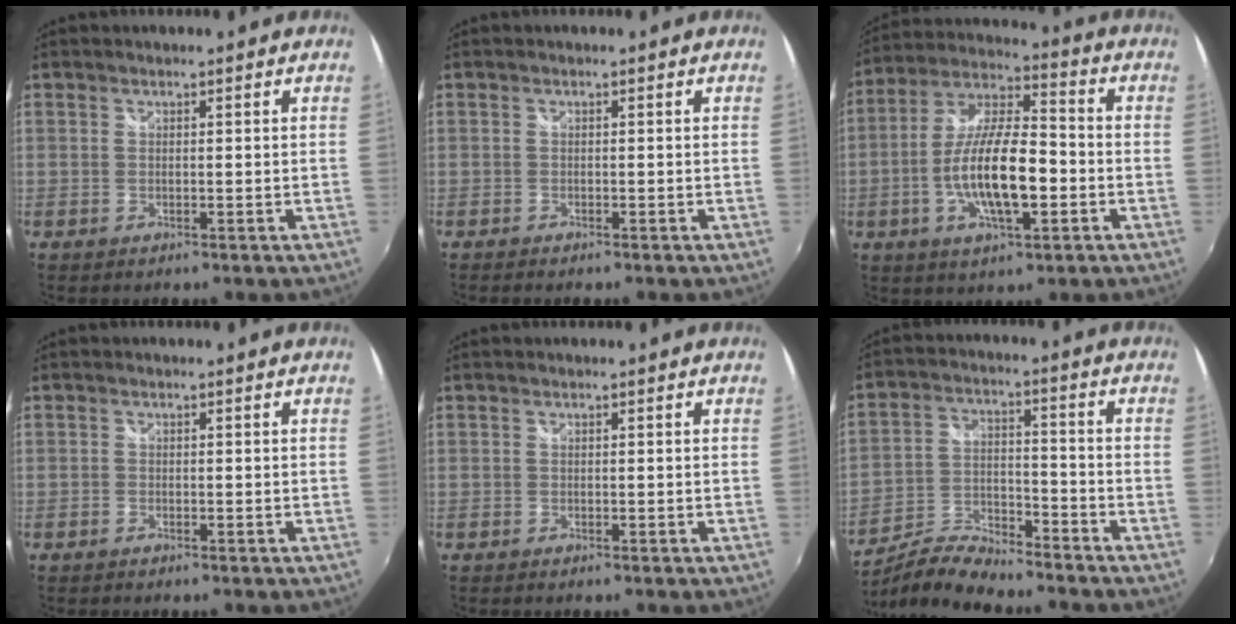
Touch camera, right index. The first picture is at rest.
{"total": 1.3, "force": [-1.1, 0.4, 0.5], "torque": [-0.015, -0.008, -0.020]}
{"total": 15.5, "force": [-3.7, 4.9, 14.3], "torque": [-0.280, -0.001, -0.070]}
{"total": 0.8, "force": [-0.7, 0.4, 0.1], "torque": [-0.005, -0.002, -0.015]}
{"total": 0.0}
{"total": 11.1, "force": [-10.0, 1.9, 4.4], "torque": [-0.095, -0.005, -0.189]}